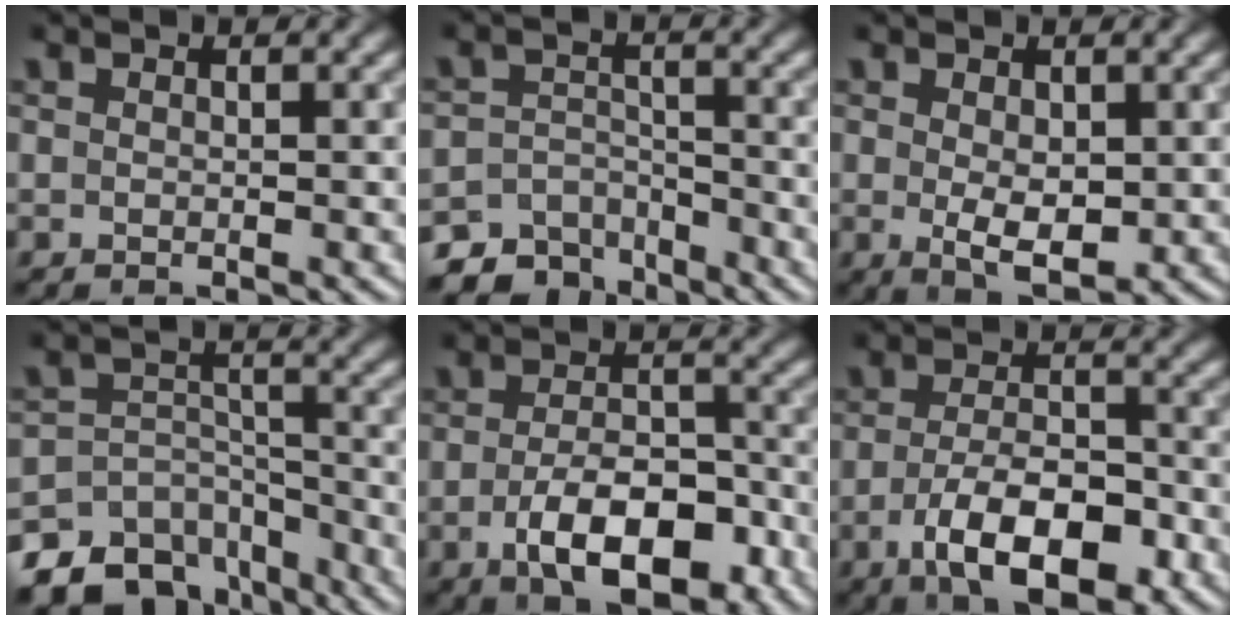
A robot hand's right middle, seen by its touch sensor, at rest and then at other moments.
{"total": 6.0, "force": [-5.1, 2.8, 1.2], "torque": [-0.008, -0.010, -0.083]}
{"total": 3.6, "force": [0.0, 2.0, 3.0], "torque": [-0.052, -0.006, 0.006]}
{"total": 11.0, "force": [-8.6, 6.2, 2.8], "torque": [-0.034, -0.001, -0.122]}
{"total": 7.7, "force": [-3.3, 3.6, 6.0], "torque": [-0.100, -0.002, -0.054]}
{"total": 7.5, "force": [-3.2, 3.2, 6.0], "torque": [-0.108, -0.005, -0.056]}